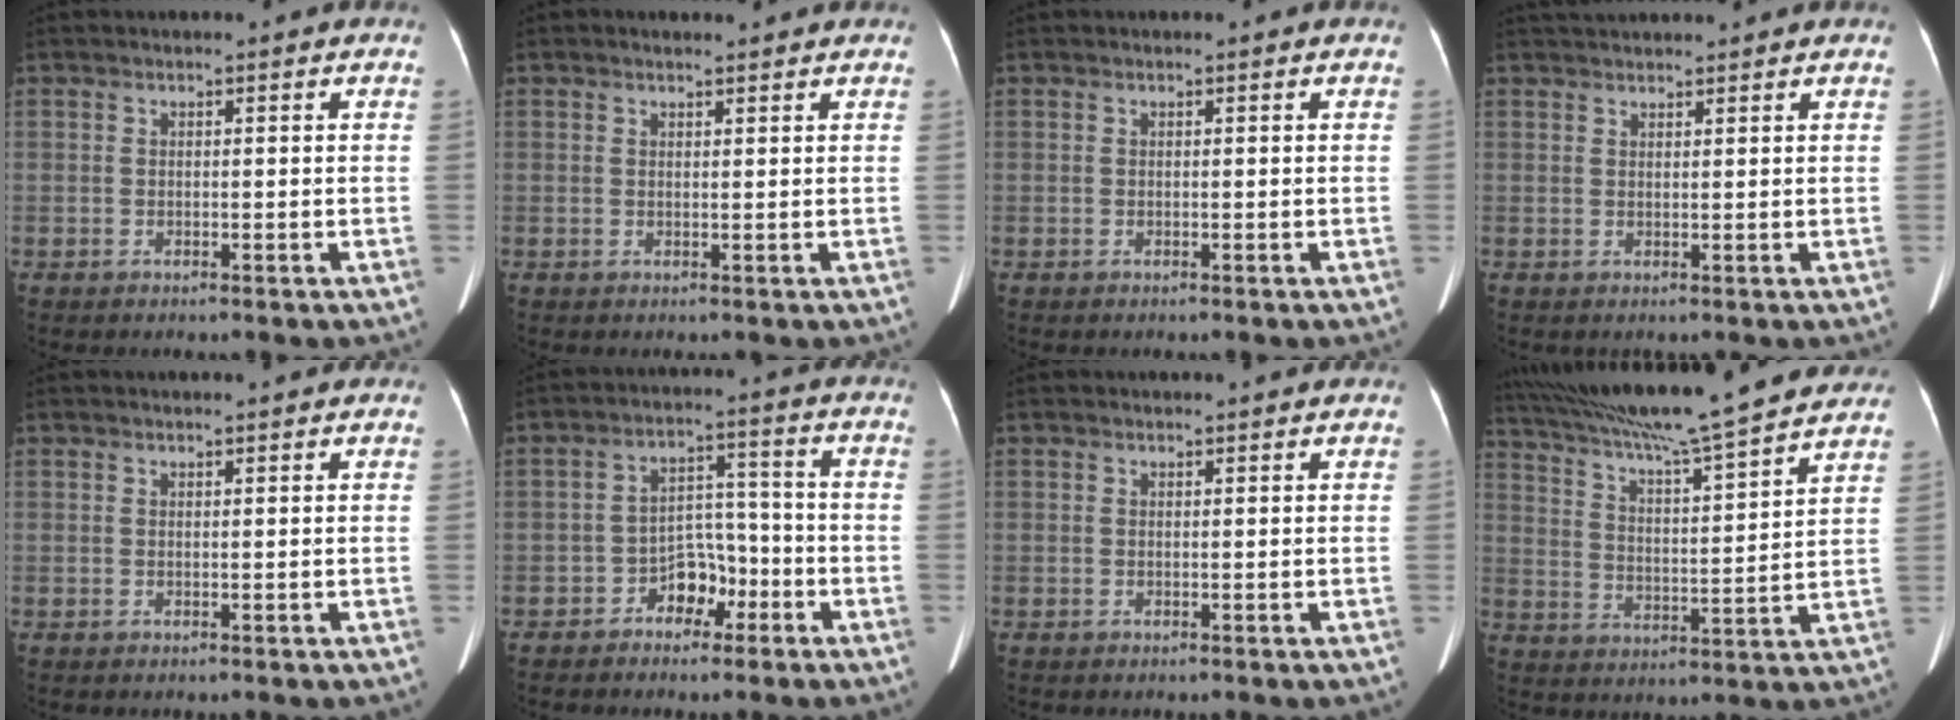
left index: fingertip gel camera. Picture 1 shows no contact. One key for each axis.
{"total": 1.9, "fx": 1.8, "fy": 0.3, "fz": 0.6, "tx": -0.014, "ty": 0.009, "tz": 0.026}
{"total": 0.0}
{"total": 5.0, "fx": 4.8, "fy": 0.5, "fz": 1.5, "tx": -0.021, "ty": 0.040, "tz": 0.073}
{"total": 1.6, "fx": 1.4, "fy": -0.1, "fz": 0.7, "tx": -0.008, "ty": 0.015, "tz": 0.023}
{"total": 5.4, "fx": -3.1, "fy": 3.4, "fz": 2.9, "tx": -0.048, "ty": 0.024, "tz": -0.052}
{"total": 1.1, "fx": 1.1, "fy": 0.2, "fz": 0.1, "tx": -0.009, "ty": 0.013, "tz": 0.013}
{"total": 22.9, "fx": 19.9, "fy": 0.1, "fz": 11.3, "tx": -0.196, "ty": 0.011, "tz": 0.298}